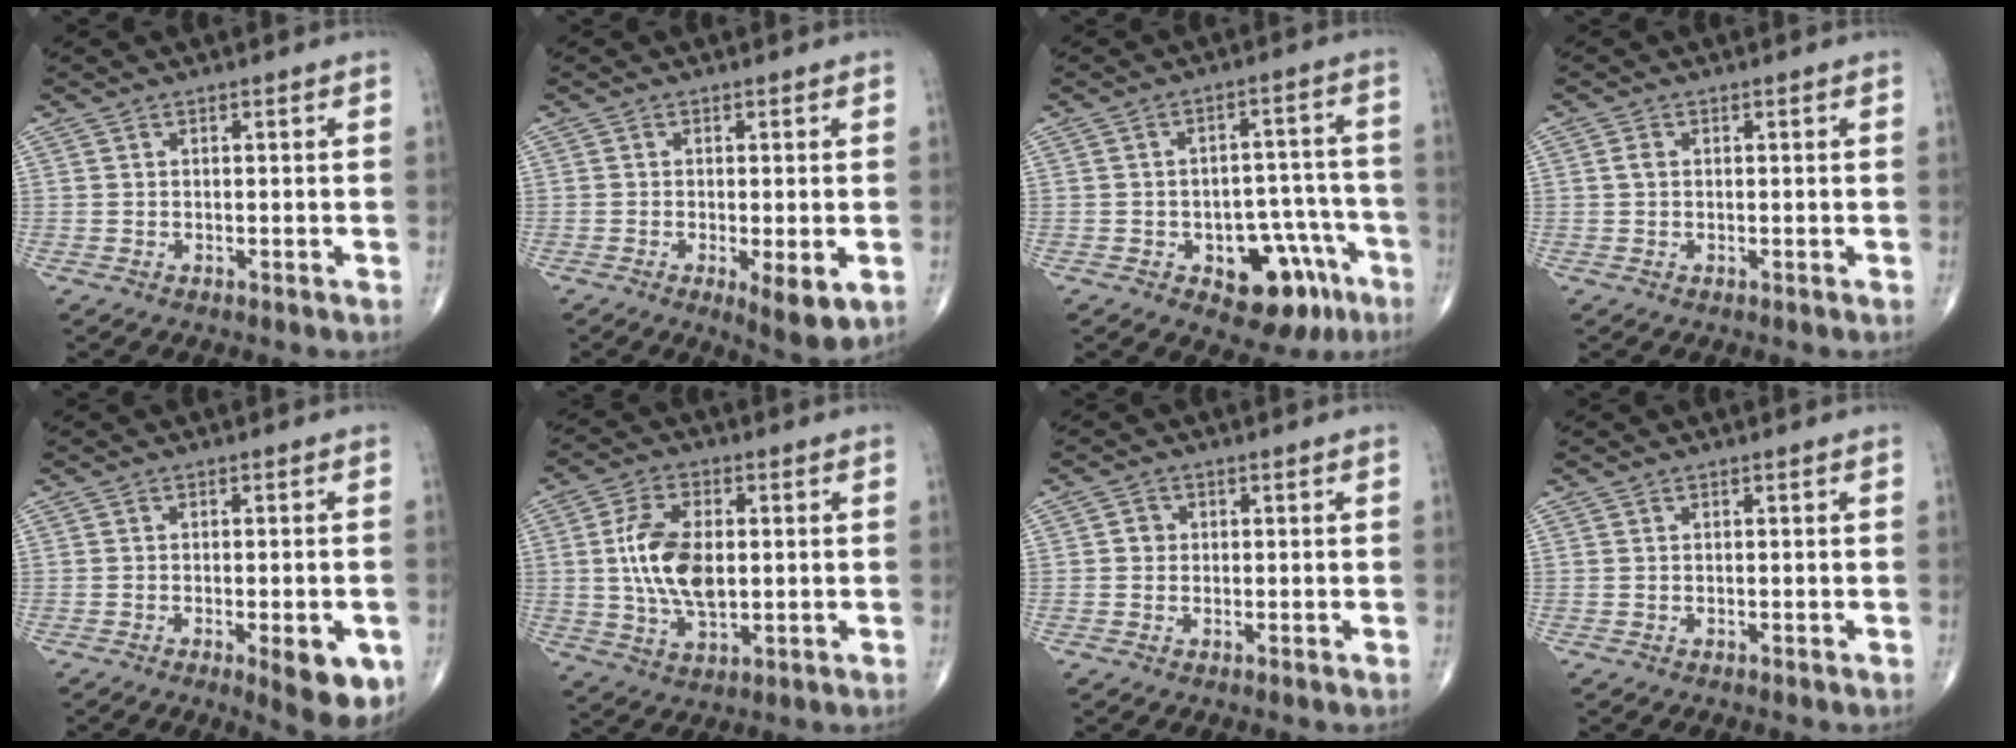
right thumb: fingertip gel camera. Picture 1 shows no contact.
{"total": 6.2, "force": [-1.7, 1.8, 5.6], "torque": [-0.087, -0.018, -0.026]}
{"total": 13.0, "force": [-6.2, 7.4, 8.7], "torque": [-0.070, 0.052, -0.074]}
{"total": 1.1, "force": [0.1, 0.8, 0.8], "torque": [-0.013, 0.001, 0.001]}
{"total": 8.9, "force": [-3.3, 2.9, 7.8], "torque": [-0.081, -0.005, -0.036]}
{"total": 12.1, "force": [0.7, 6.6, 10.1], "torque": [-0.186, -0.001, 0.018]}
{"total": 1.8, "force": [0.1, 1.7, 0.6], "torque": [0.001, 0.004, -0.002]}
{"total": 0.0}